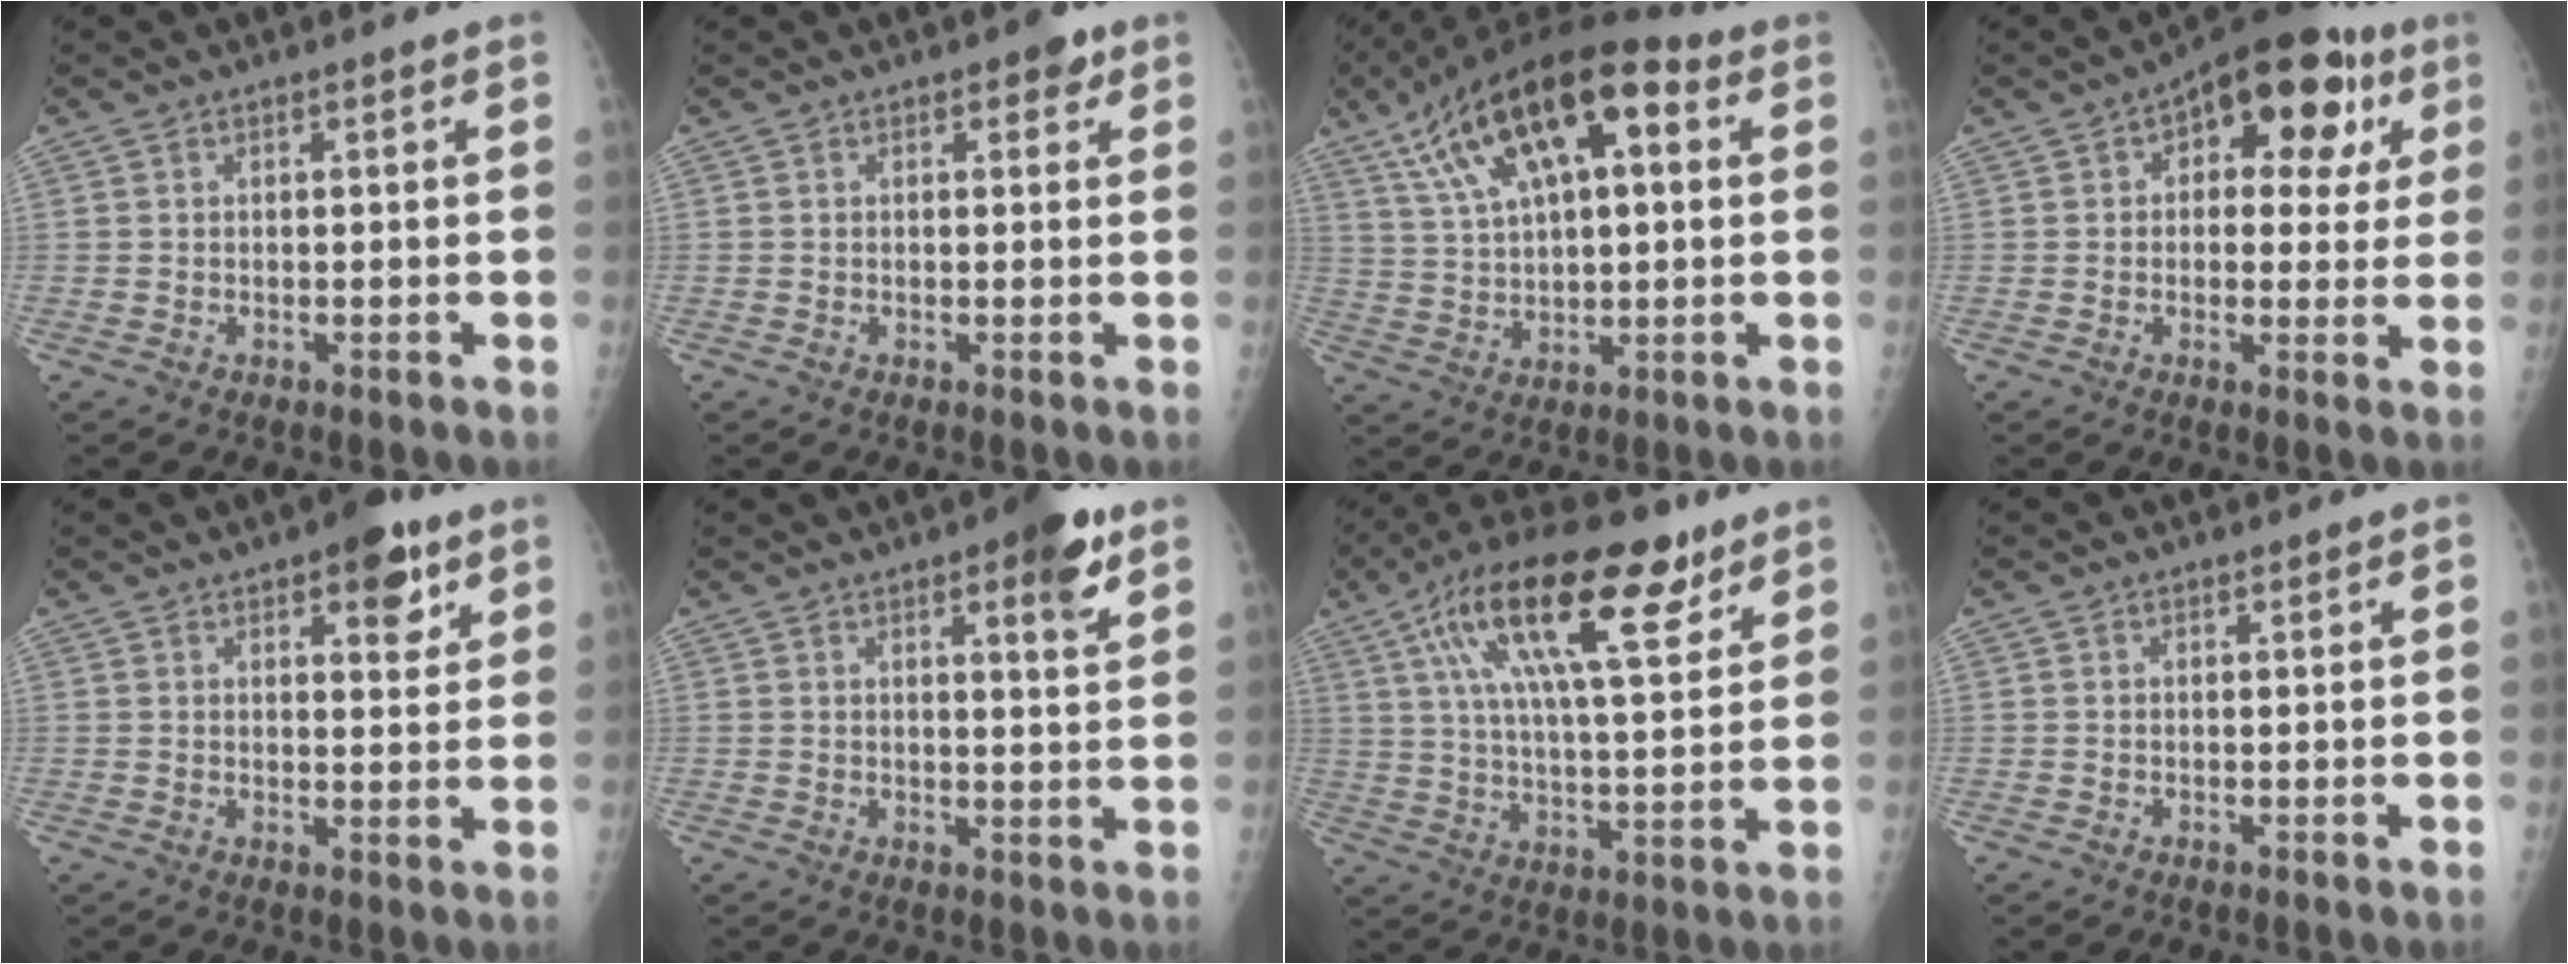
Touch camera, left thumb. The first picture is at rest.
{"total": 2.3, "force": [1.2, 1.3, 1.5], "torque": [-0.006, -0.001, 0.010]}
{"total": 20.7, "force": [8.1, 9.2, 16.6], "torque": [-0.273, 0.011, 0.135]}
{"total": 15.7, "force": [5.6, 8.8, 11.7], "torque": [-0.097, 0.012, 0.065]}
{"total": 7.0, "force": [3.9, 3.0, 5.0], "torque": [-0.041, -0.016, 0.045]}
{"total": 6.9, "force": [3.8, 1.7, 5.5], "torque": [-0.066, -0.017, 0.046]}
{"total": 21.3, "force": [10.5, 7.6, 16.8], "torque": [-0.273, -0.009, 0.173]}
{"total": 0.0}